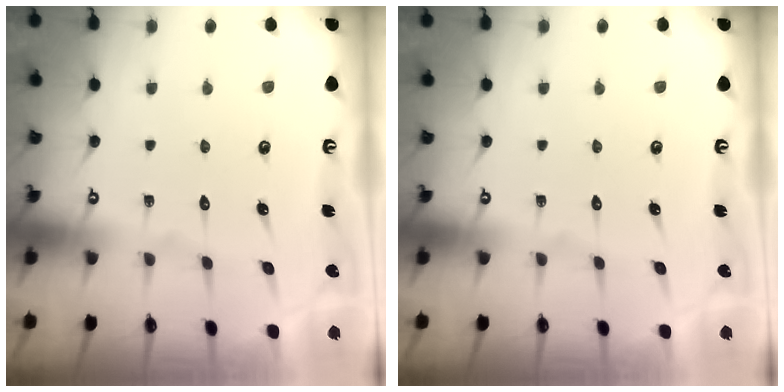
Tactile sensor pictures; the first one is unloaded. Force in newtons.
{"total": 0.0}